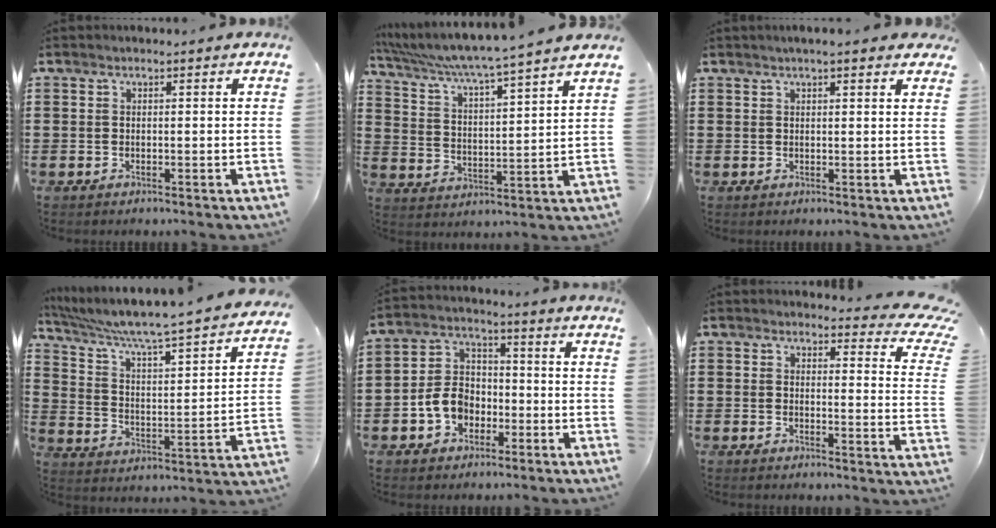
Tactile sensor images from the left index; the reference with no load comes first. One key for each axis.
{"total": 4.9, "fx": 4.4, "fy": -1.3, "fz": 1.8, "tx": -0.058, "ty": -0.043, "tz": 0.065}
{"total": 2.2, "fx": 1.8, "fy": 0.1, "fz": 1.3, "tx": -0.029, "ty": 0.005, "tz": 0.033}
{"total": 6.0, "fx": 5.2, "fy": 0.1, "fz": 3.0, "tx": -0.084, "ty": -0.049, "tz": 0.080}
{"total": 6.9, "fx": -2.7, "fy": 5.4, "fz": 3.4, "tx": -0.093, "ty": 0.013, "tz": -0.056}
{"total": 4.1, "fx": 3.6, "fy": 0.9, "fz": 1.7, "tx": -0.025, "ty": -0.021, "tz": 0.061}